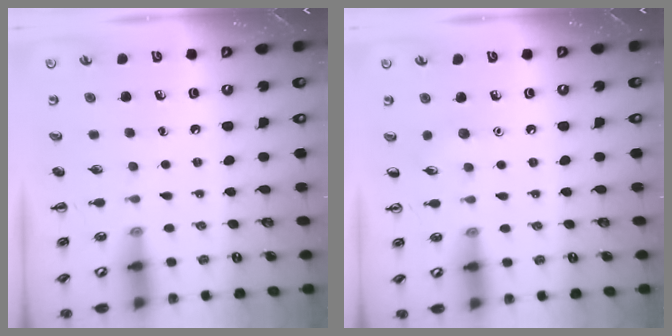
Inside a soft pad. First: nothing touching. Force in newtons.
{"total": 4.3, "press": 4.1, "slide": 1.3}